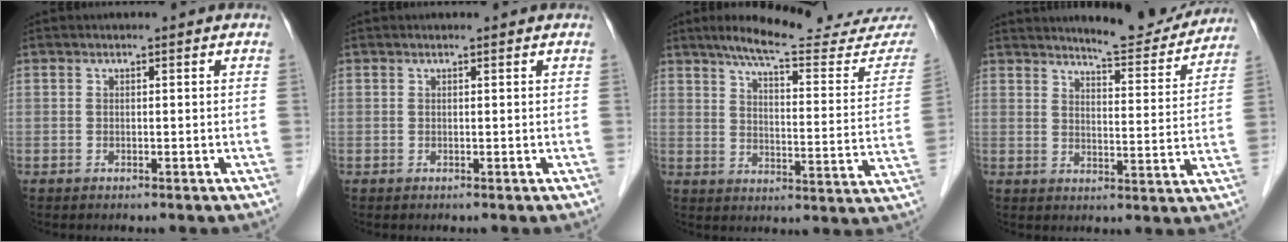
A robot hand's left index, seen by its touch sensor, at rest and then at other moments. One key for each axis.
{"total": 0.0}
{"total": 21.6, "fx": 19.6, "fy": 2.2, "fz": 8.9, "tx": -0.114, "ty": -0.062, "tz": 0.240}
{"total": 10.7, "fx": 10.2, "fy": 1.2, "fz": 2.9, "tx": -0.033, "ty": -0.025, "tz": 0.127}